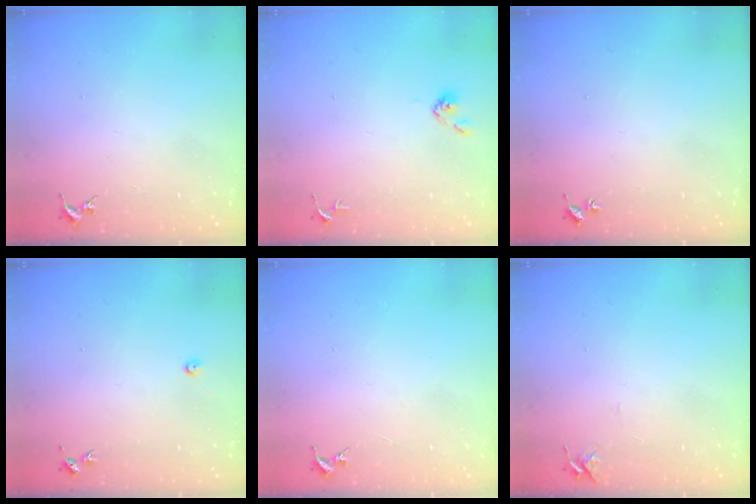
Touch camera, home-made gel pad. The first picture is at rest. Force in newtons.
{"total": 3.9, "press": 3.9, "slide": 0.5}
{"total": 2.1, "press": 2.1, "slide": 0.2}
{"total": 2.2, "press": 2.2, "slide": 0.3}
{"total": 0.0}
{"total": 4.4, "press": 4.3, "slide": 0.6}